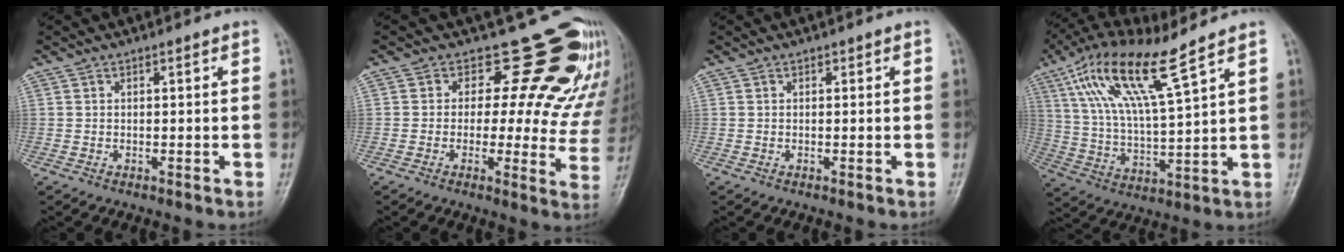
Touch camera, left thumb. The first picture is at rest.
{"total": 16.4, "force": [13.4, 7.3, 5.9], "torque": [-0.006, -0.095, 0.133]}
{"total": 0.0}
{"total": 15.0, "force": [8.9, 2.1, 11.9], "torque": [-0.238, -0.028, 0.180]}